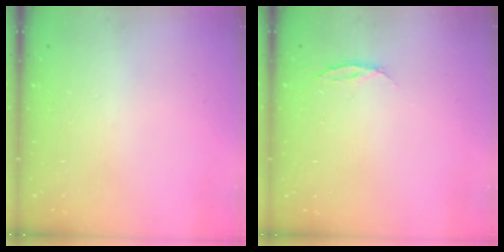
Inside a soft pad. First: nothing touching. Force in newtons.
{"total": 4.0, "press": 4.0, "slide": 0.4}